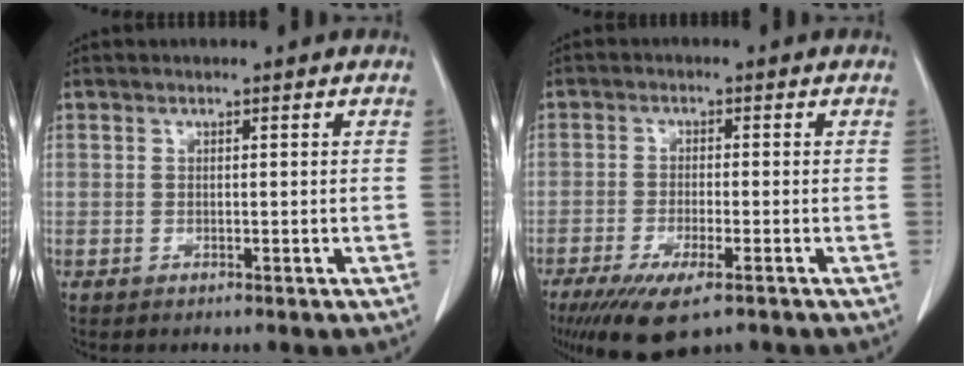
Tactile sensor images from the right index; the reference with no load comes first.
{"total": 8.5, "force": [-5.3, 1.8, 6.4], "torque": [-0.111, -0.021, -0.088]}